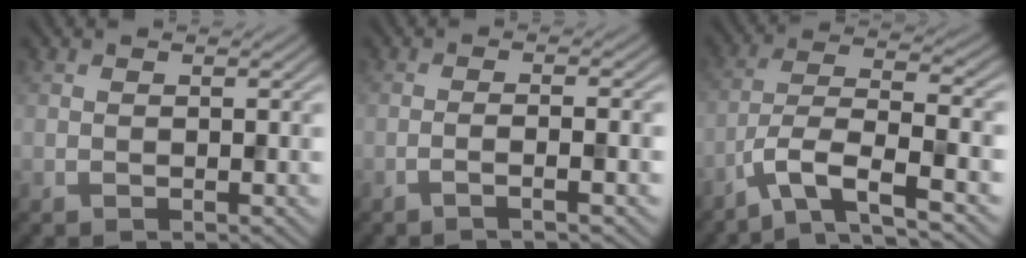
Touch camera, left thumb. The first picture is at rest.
{"total": 3.0, "force": [-1.5, 0.3, 2.6], "torque": [-0.037, 0.012, -0.037]}
{"total": 9.1, "force": [-5.7, 2.0, 6.8], "torque": [-0.131, -0.003, -0.110]}